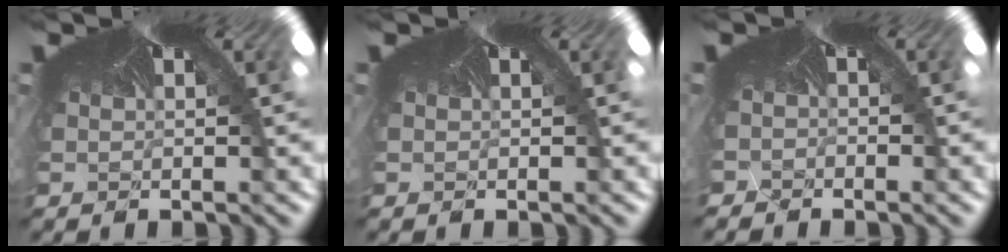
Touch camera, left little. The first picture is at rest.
{"total": 0.0}
{"total": 2.6, "force": [-2.3, 1.2, 0.4], "torque": [-0.017, -0.036, -0.018]}